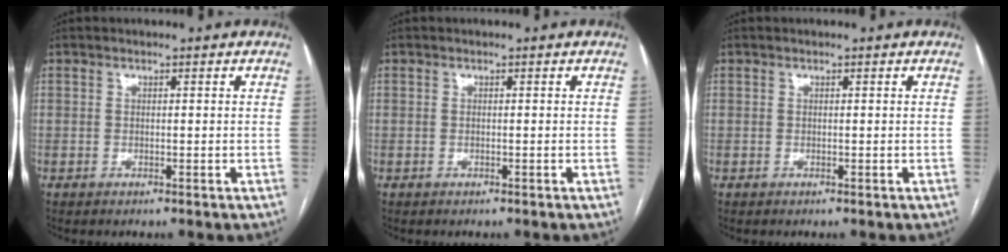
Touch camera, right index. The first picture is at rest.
{"total": 0.0}
{"total": 0.0}